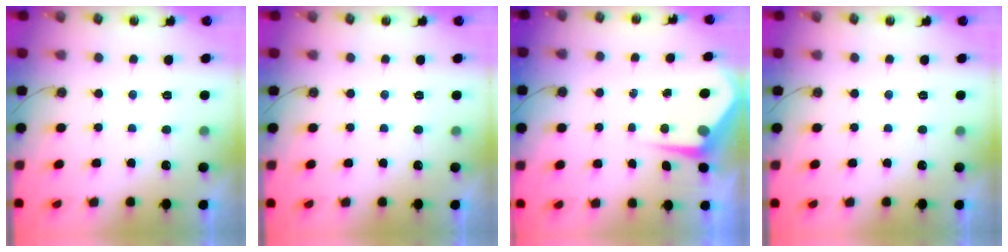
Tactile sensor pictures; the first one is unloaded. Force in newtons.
{"total": 0.0}
{"total": 4.9, "press": 4.9, "slide": 0.3}
{"total": 0.0}